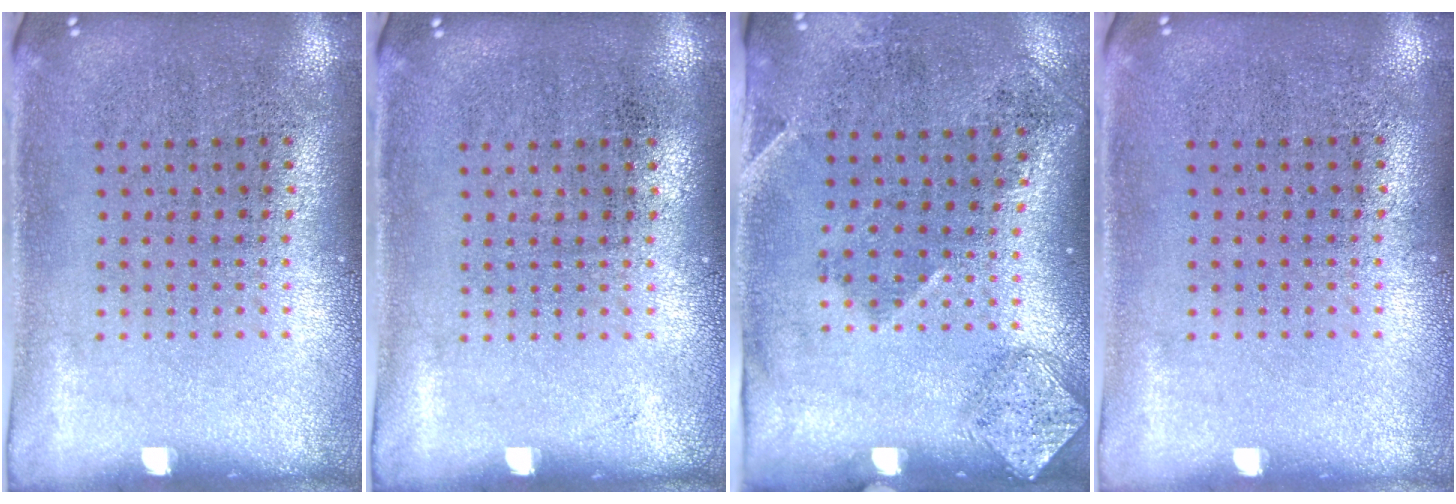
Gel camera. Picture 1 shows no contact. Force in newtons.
{"total": 0.0}
{"total": 1.9, "press": 1.2, "slide": 1.4}
{"total": 0.0}